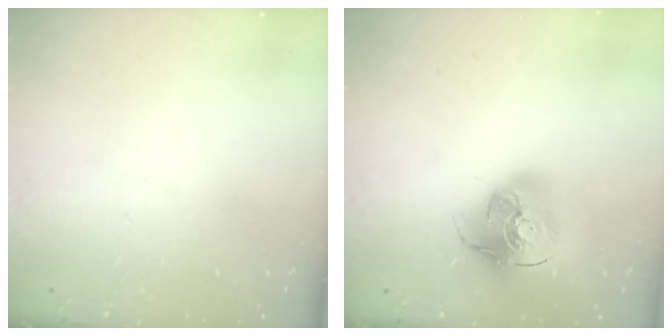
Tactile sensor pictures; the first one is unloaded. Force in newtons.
{"total": 17.4, "press": 17.2, "slide": 2.7}